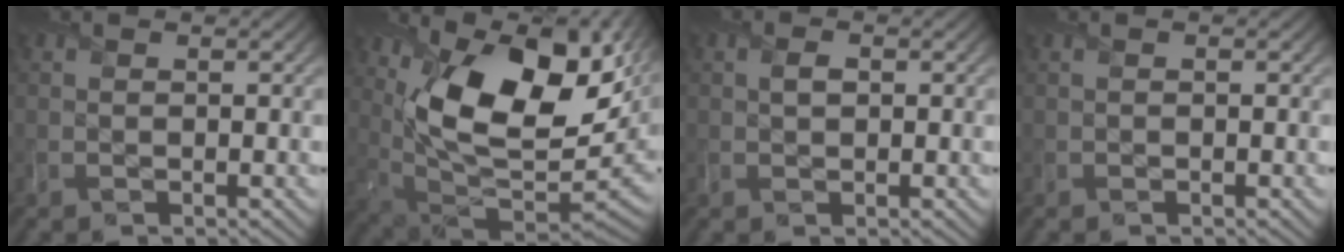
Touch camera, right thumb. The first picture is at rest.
{"total": 17.2, "force": [6.7, 8.4, 13.5], "torque": [-0.254, -0.001, 0.126]}
{"total": 1.2, "force": [0.1, 0.9, 0.9], "torque": [-0.019, -0.002, 0.001]}
{"total": 0.0}